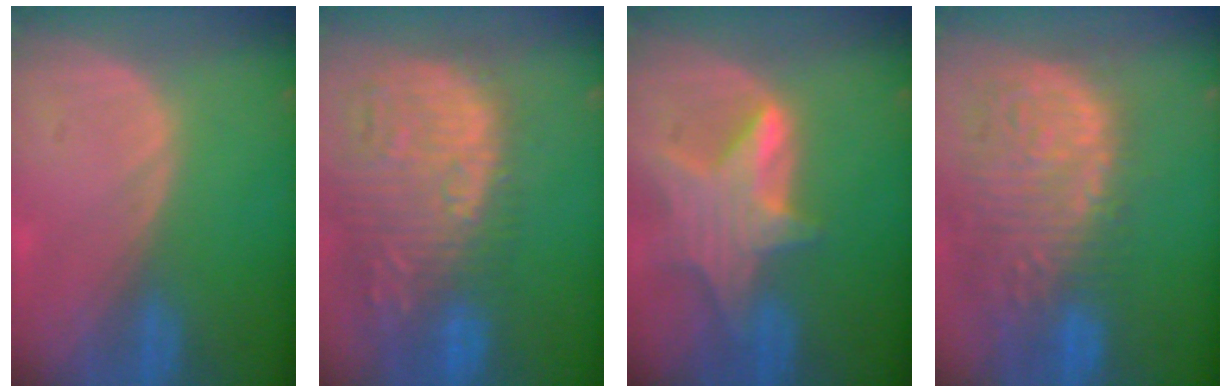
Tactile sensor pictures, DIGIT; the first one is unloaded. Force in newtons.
{"total": 15.6, "press": 13.1, "slide": 8.5}
{"total": 8.0, "press": 7.2, "slide": 3.4}
{"total": 15.0, "press": 12.4, "slide": 8.4}